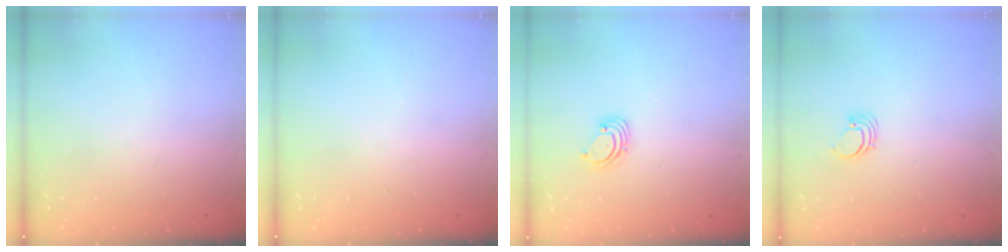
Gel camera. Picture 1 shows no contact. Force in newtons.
{"total": 0.0}
{"total": 1.6, "press": 1.6, "slide": 0.1}
{"total": 1.9, "press": 1.9, "slide": 0.1}